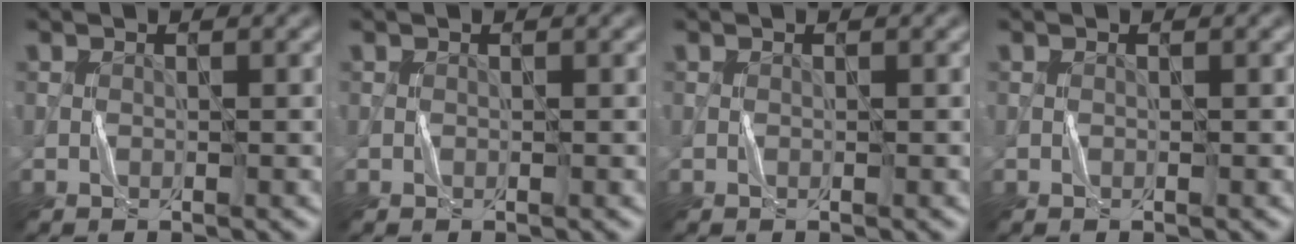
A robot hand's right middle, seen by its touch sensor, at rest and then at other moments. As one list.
[{"total": 0.0}, {"total": 0.0}, {"total": 0.0}]